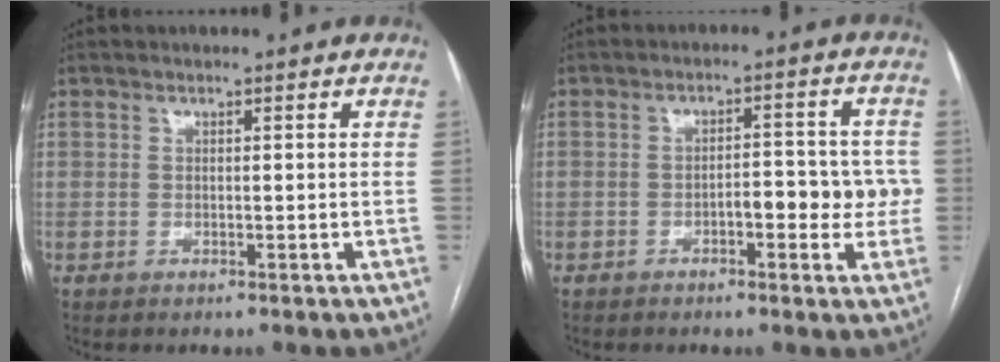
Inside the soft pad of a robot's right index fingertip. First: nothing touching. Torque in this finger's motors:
{"motor_torque": [0.19, 0.28, 0.08, 0.01]}